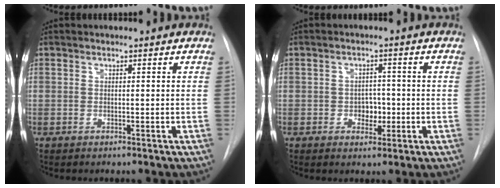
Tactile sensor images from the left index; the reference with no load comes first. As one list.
[{"total": 3.0, "force": [-0.6, 2.2, 1.9], "torque": [-0.020, 0.005, -0.005]}]